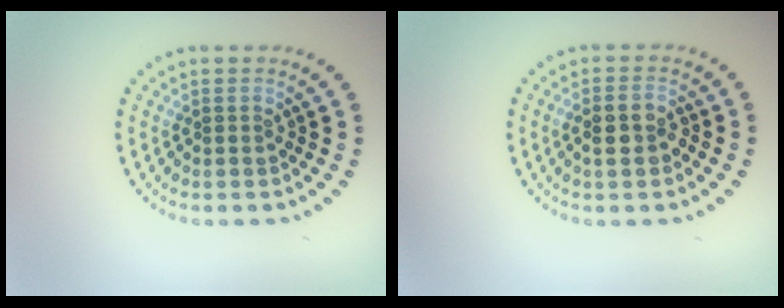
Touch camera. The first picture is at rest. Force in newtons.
{"total": 2.6, "press": 2.5, "slide": 0.7}